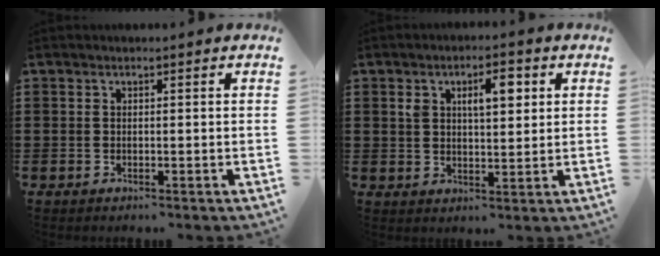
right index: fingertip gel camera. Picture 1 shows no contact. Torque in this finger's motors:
{"motor_torque": [0.83, 0.41, 0.39, 0.10]}